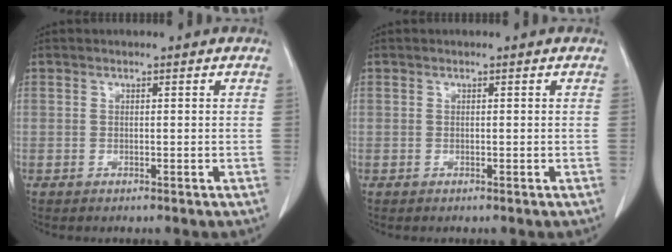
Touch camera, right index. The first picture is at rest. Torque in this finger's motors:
{"motor_torque": [0.00, 0.00, 0.00, 0.00]}